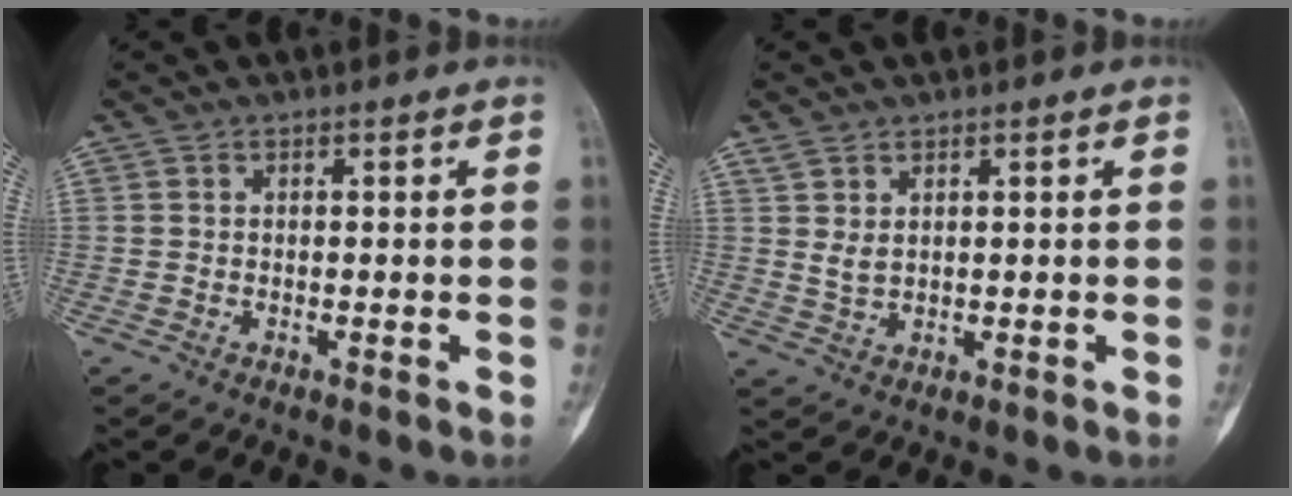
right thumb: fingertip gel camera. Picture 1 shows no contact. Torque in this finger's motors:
{"motor_torque": [0.07, 0.17, 0.29, -0.11, 0.10]}